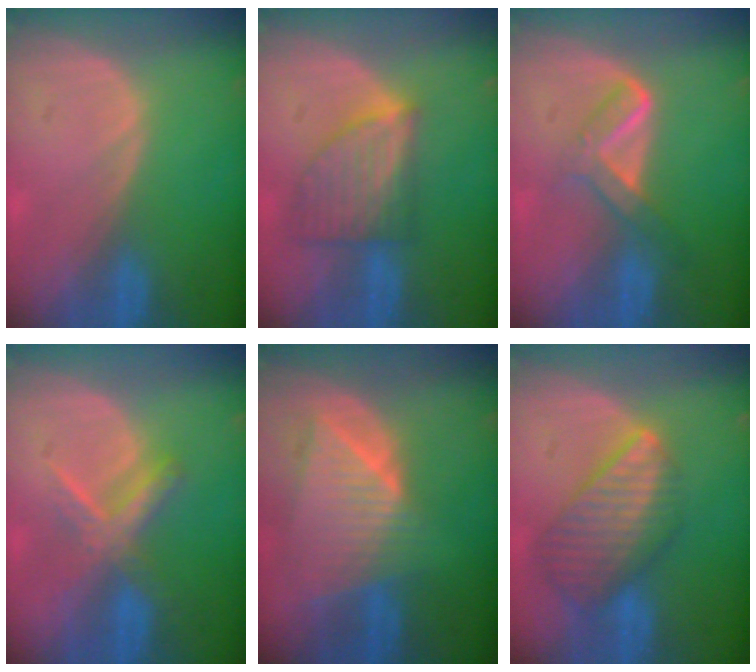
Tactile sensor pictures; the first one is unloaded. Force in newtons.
{"total": 7.1, "press": 6.6, "slide": 2.5}
{"total": 5.2, "press": 4.9, "slide": 2.0}
{"total": 5.6, "press": 5.6, "slide": 0.1}
{"total": 8.9, "press": 7.9, "slide": 4.2}
{"total": 9.0, "press": 7.8, "slide": 4.4}